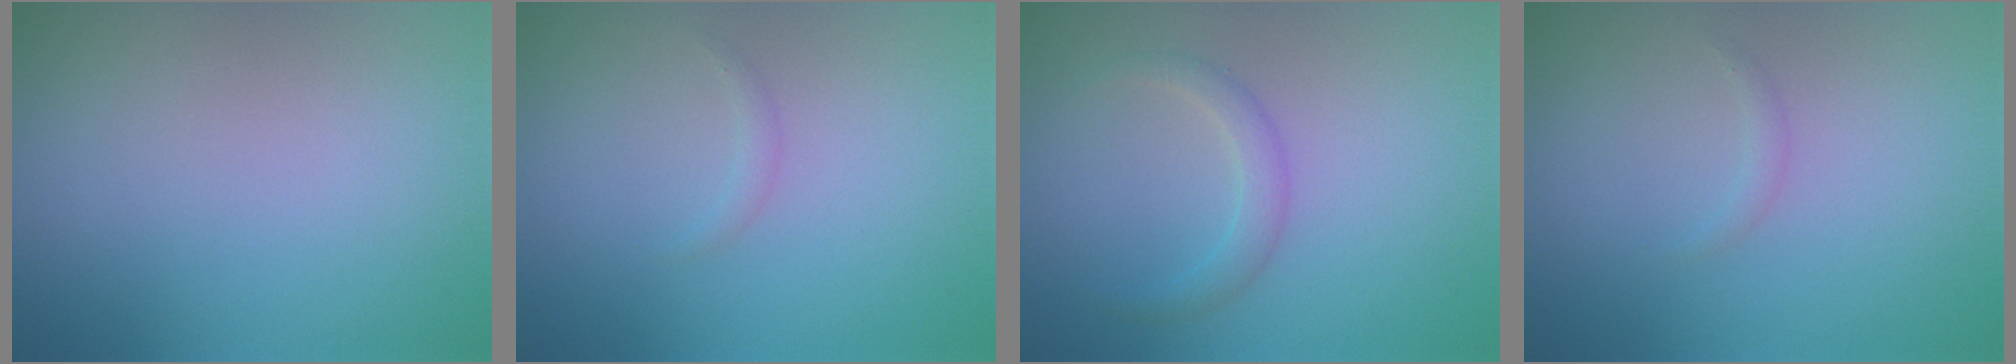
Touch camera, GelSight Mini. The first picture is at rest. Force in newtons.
{"total": 0.6, "press": 0.6, "slide": 0.0}
{"total": 1.6, "press": 1.6, "slide": 0.0}
{"total": 0.6, "press": 0.6, "slide": 0.0}